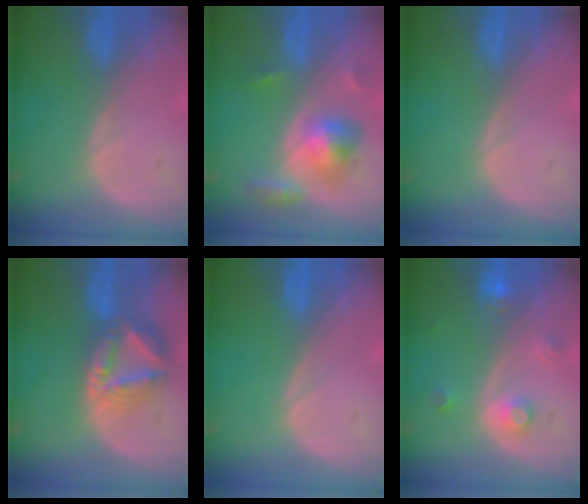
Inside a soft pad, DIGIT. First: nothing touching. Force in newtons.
{"total": 6.3, "press": 5.7, "slide": 2.6}
{"total": 0.0}
{"total": 8.0, "press": 6.9, "slide": 4.0}
{"total": 0.0}
{"total": 3.5, "press": 3.2, "slide": 1.5}